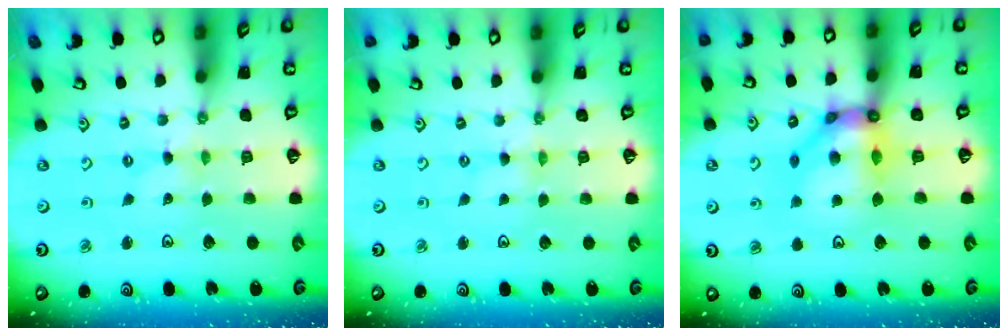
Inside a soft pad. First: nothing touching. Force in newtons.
{"total": 0.0}
{"total": 12.4, "press": 12.4, "slide": 1.3}